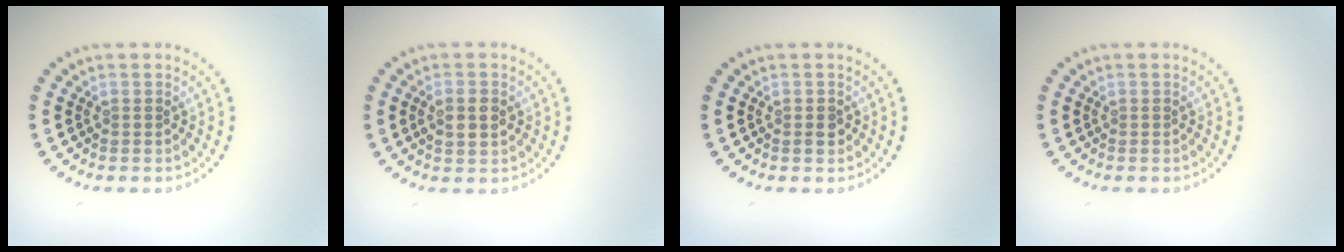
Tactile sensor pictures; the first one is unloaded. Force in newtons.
{"total": 2.1, "press": 2.1, "slide": 0.2}
{"total": 1.2, "press": 1.1, "slide": 0.4}
{"total": 0.0}